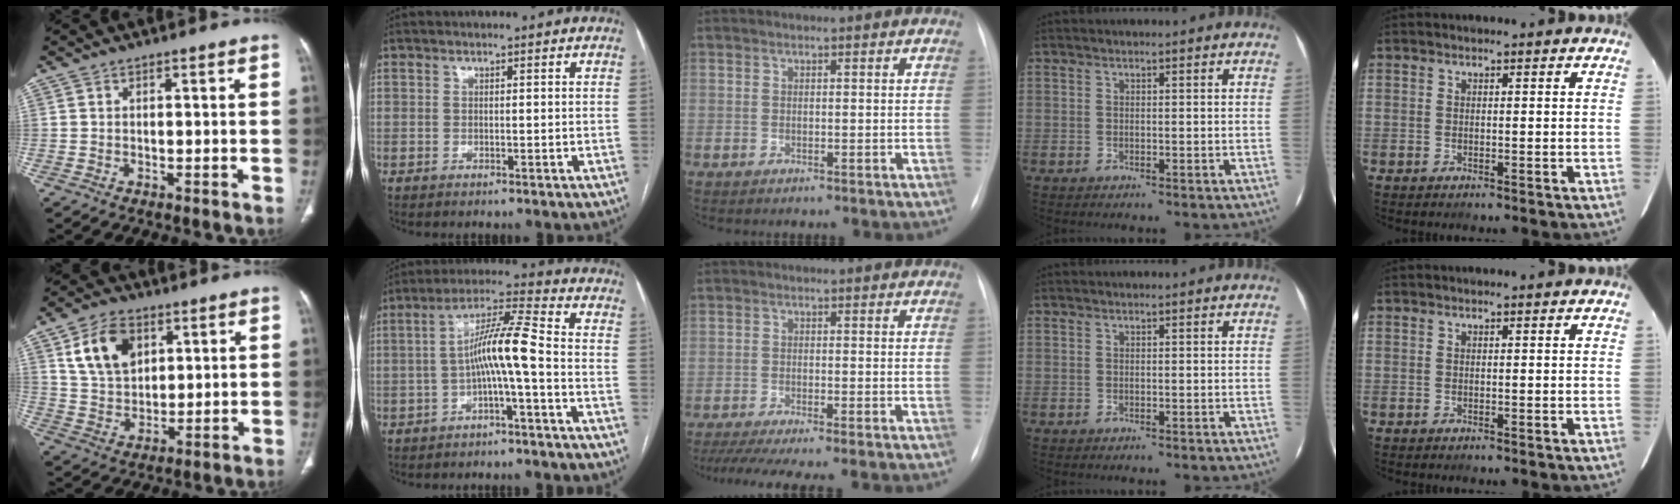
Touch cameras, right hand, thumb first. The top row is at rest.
{"thumb": {"total": 11.3, "force": [4.7, 7.6, 6.9], "torque": [-0.100, -0.014, 0.094]}, "index": {"total": 8.3, "force": [-1.8, -0.2, 8.1], "torque": [-0.146, 0.025, -0.035]}, "middle": {"total": 7.8, "force": [-6.3, 0.0, 4.6], "torque": [-0.069, -0.014, -0.099]}}